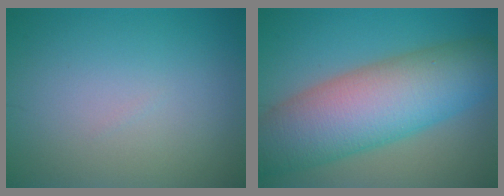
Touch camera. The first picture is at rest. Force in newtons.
{"total": 11.5, "press": 11.5, "slide": 0.1}